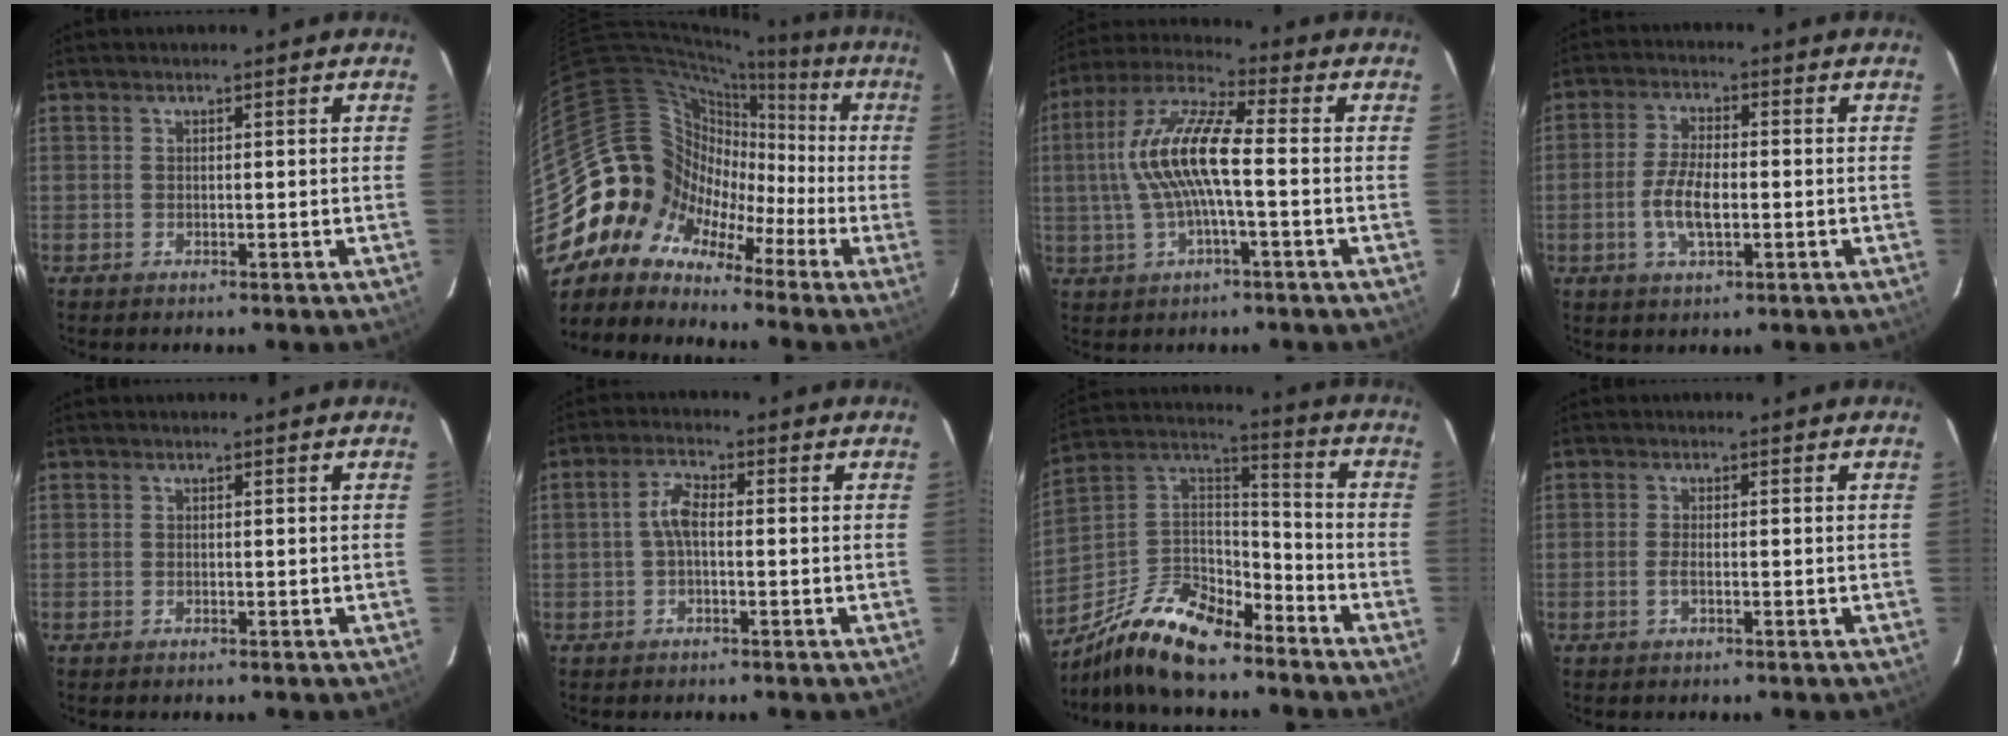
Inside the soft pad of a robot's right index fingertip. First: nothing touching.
{"total": 14.4, "force": [-7.0, 12.0, 3.7], "torque": [-0.087, 0.034, -0.147]}
{"total": 12.9, "force": [-0.4, 2.8, 12.6], "torque": [-0.252, 0.014, -0.011]}
{"total": 7.0, "force": [-1.6, 2.8, 6.2], "torque": [-0.126, -0.001, -0.030]}
{"total": 0.0}
{"total": 3.7, "force": [-0.4, 1.5, 3.4], "torque": [-0.072, 0.013, -0.008]}
{"total": 17.3, "force": [-13.6, 6.0, 8.9], "torque": [-0.200, 0.009, -0.253]}
{"total": 1.7, "force": [-0.6, 0.5, 1.5], "torque": [-0.034, -0.001, -0.011]}